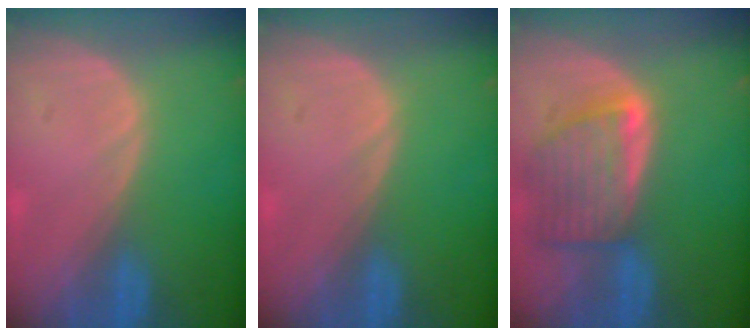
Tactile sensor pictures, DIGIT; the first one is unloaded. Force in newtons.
{"total": 0.0}
{"total": 7.9, "press": 7.1, "slide": 3.4}